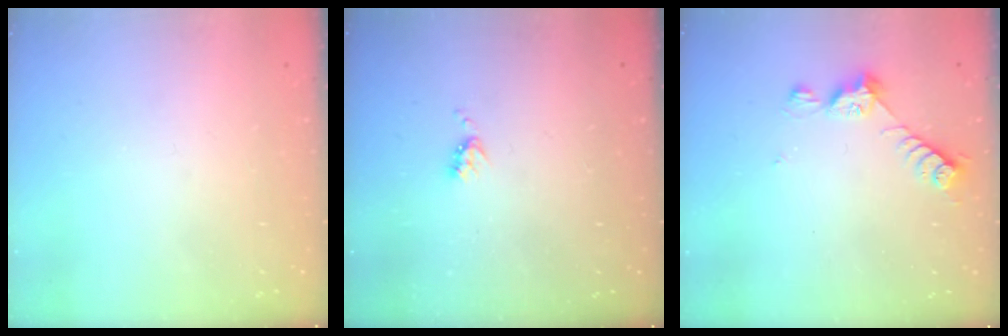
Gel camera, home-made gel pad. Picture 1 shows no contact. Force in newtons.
{"total": 3.9, "press": 3.8, "slide": 0.6}
{"total": 6.5, "press": 6.5, "slide": 0.7}